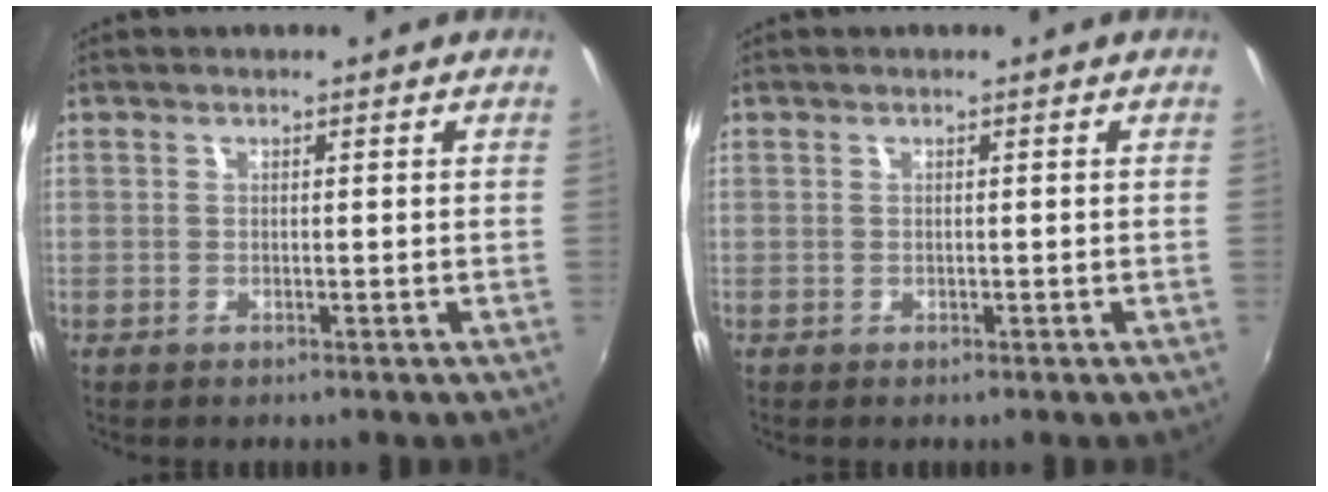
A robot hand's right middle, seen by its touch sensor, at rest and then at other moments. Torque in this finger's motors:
{"motor_torque": [0.21, -0.56, 0.01, 0.00]}